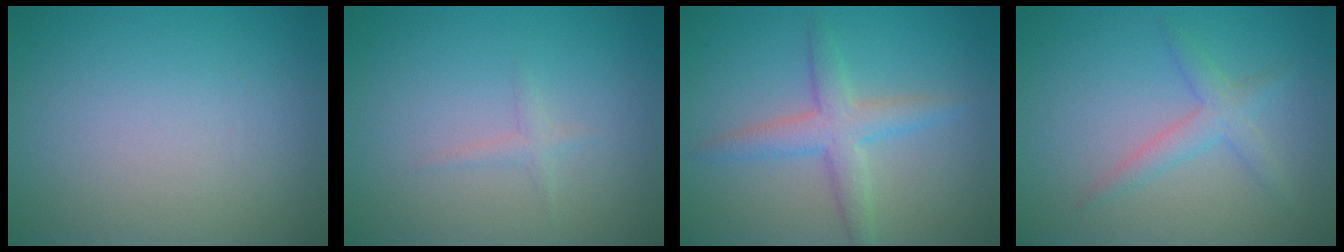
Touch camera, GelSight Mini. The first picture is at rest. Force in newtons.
{"total": 0.9, "press": 0.8, "slide": 0.0}
{"total": 3.4, "press": 3.4, "slide": 0.2}
{"total": 2.2, "press": 2.2, "slide": 0.1}